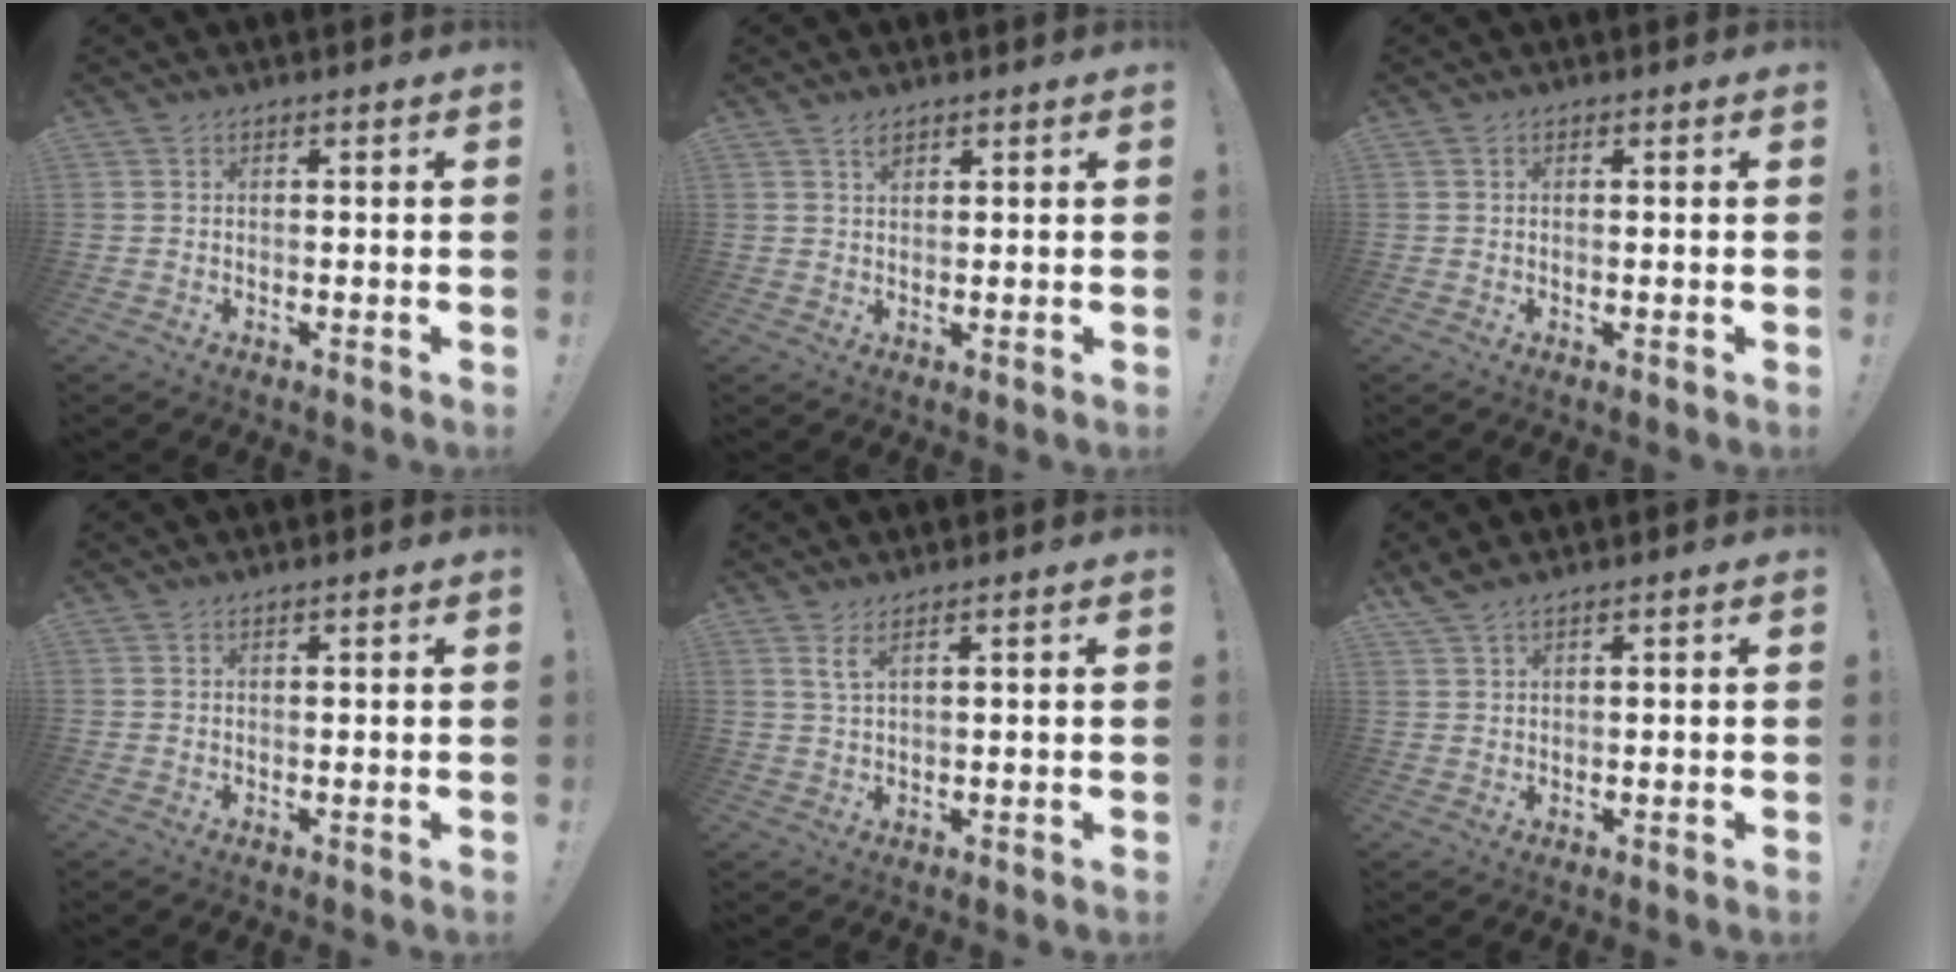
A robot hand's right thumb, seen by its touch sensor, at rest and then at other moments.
{"total": 2.1, "force": [1.7, 0.7, 0.9], "torque": [0.003, -0.016, 0.027]}
{"total": 0.6, "force": [0.2, 0.1, 0.5], "torque": [-0.003, -0.002, 0.003]}
{"total": 0.7, "force": [0.6, 0.0, 0.4], "torque": [-0.001, -0.002, 0.009]}
{"total": 3.3, "force": [2.1, 0.6, 2.5], "torque": [-0.045, -0.006, 0.035]}
{"total": 2.5, "force": [2.0, 0.3, 1.4], "torque": [-0.035, -0.006, 0.038]}